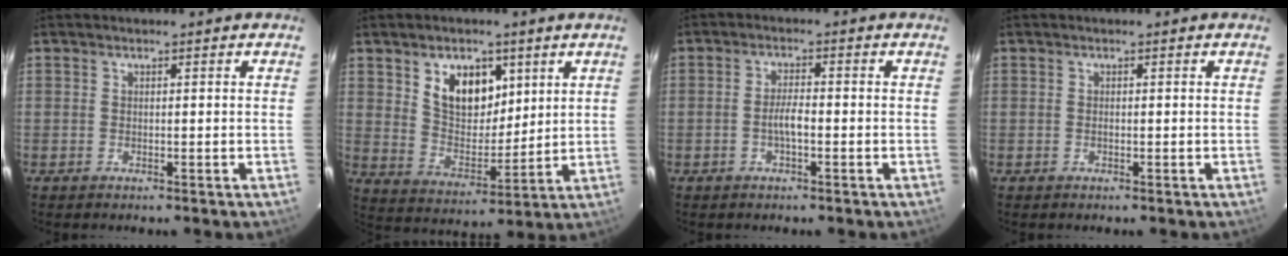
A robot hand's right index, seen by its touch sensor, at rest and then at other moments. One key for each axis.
{"total": 11.1, "fx": 5.2, "fy": 7.0, "fz": 6.9, "tx": -0.115, "ty": 0.005, "tz": 0.103}
{"total": 3.1, "fx": -1.0, "fy": 0.7, "fz": 2.8, "tx": -0.055, "ty": 0.003, "tz": -0.018}
{"total": 0.0}